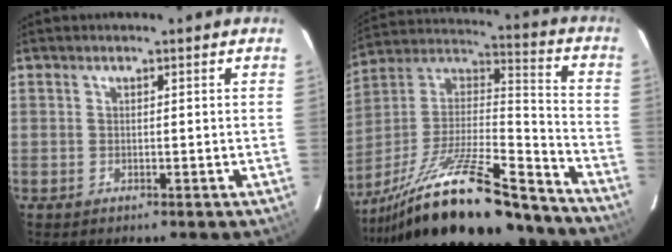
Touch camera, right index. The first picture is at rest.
{"total": 27.8, "force": [-21.5, 6.2, 16.5], "torque": [-0.293, -0.015, -0.340]}